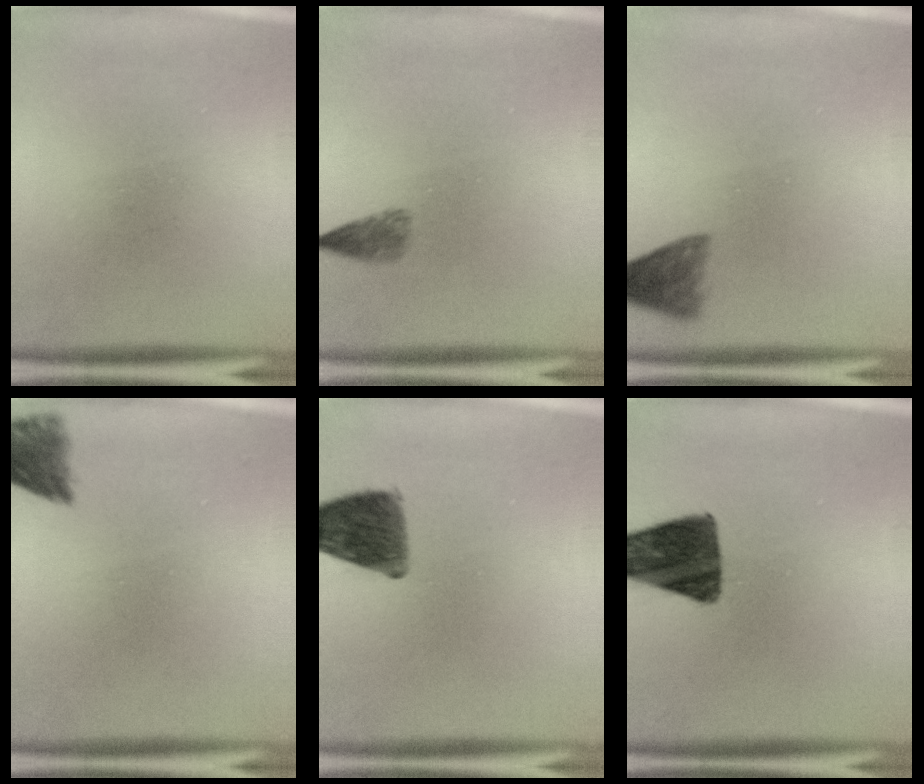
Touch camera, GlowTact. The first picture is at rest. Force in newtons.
{"total": 1.8}
{"total": 3.8}
{"total": 4.6}
{"total": 9.2}
{"total": 12.8}